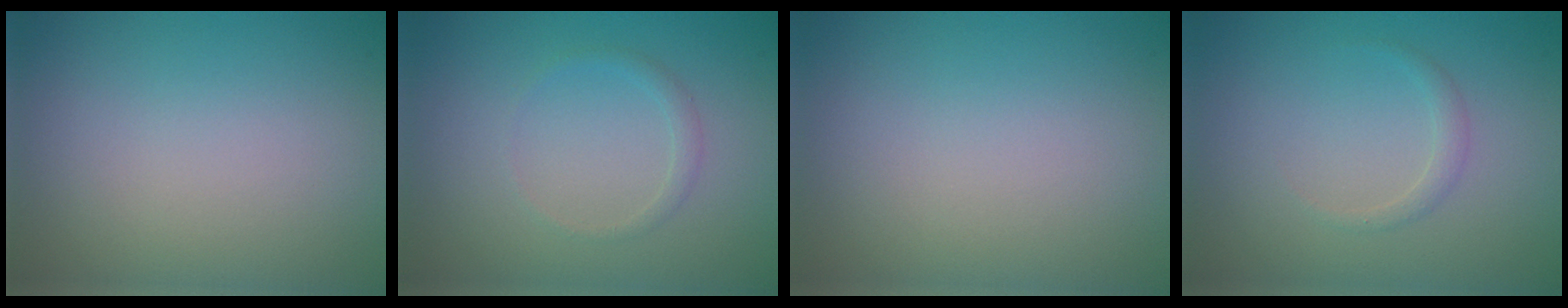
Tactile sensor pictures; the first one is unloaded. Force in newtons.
{"total": 0.9, "press": 0.9, "slide": 0.0}
{"total": 0.0}
{"total": 1.0, "press": 1.0, "slide": 0.0}